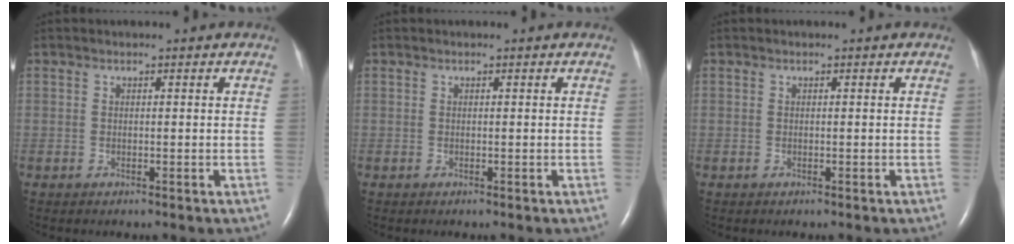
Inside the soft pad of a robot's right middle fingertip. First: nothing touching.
{"total": 0.0}
{"total": 0.0}